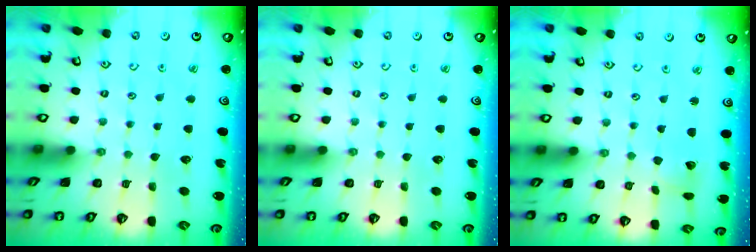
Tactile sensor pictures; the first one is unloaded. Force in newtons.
{"total": 0.0}
{"total": 2.6, "press": 2.6, "slide": 0.3}